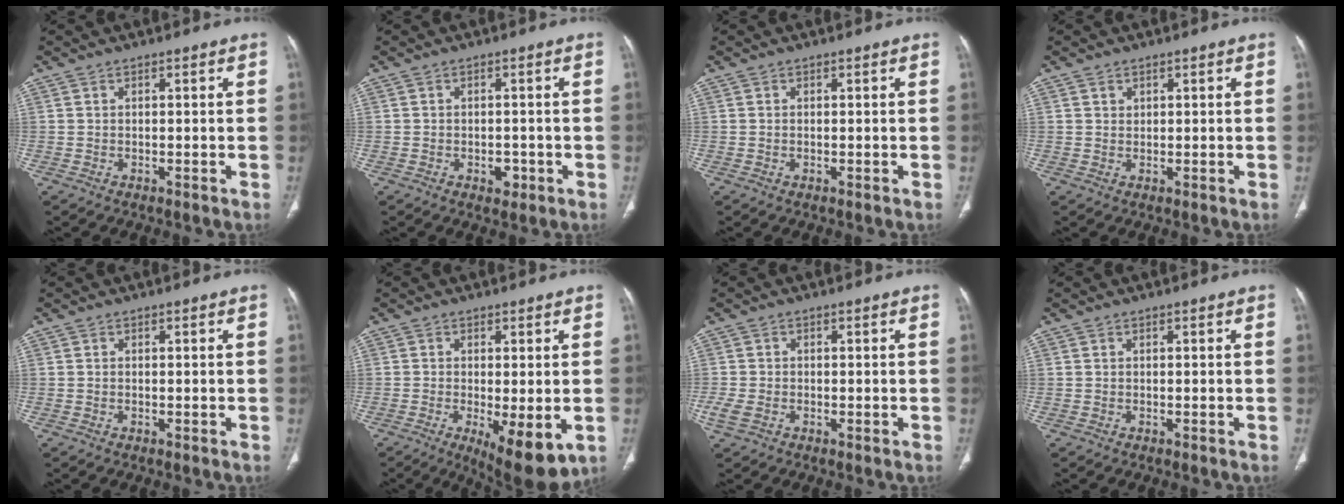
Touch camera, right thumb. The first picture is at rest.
{"total": 2.5, "force": [-1.0, 1.7, 1.5], "torque": [-0.011, 0.003, -0.008]}
{"total": 0.0}
{"total": 1.0, "force": [0.6, 0.7, 0.1], "torque": [0.008, -0.003, 0.010]}
{"total": 0.0}
{"total": 10.2, "force": [-3.1, 3.4, 9.2], "torque": [-0.135, -0.023, -0.039]}
{"total": 2.9, "force": [-1.0, 1.9, 2.0], "torque": [-0.056, 0.003, -0.017]}
{"total": 0.0}